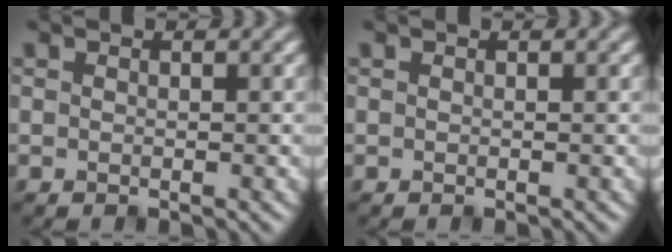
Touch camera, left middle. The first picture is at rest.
{"total": 0.0}